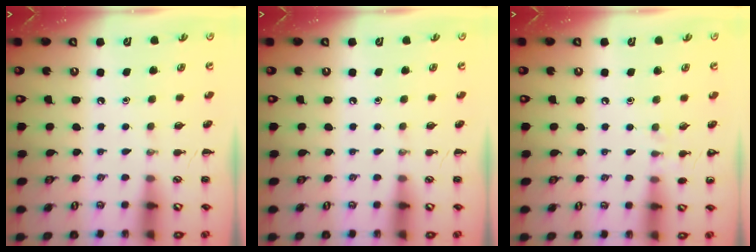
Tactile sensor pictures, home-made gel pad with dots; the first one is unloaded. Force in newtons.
{"total": 0.0}
{"total": 5.5, "press": 5.2, "slide": 1.8}